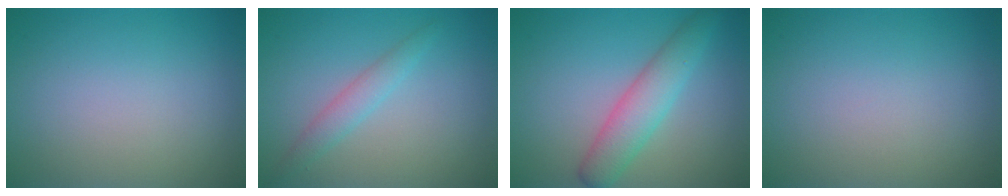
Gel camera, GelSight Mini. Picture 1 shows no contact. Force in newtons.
{"total": 2.0, "press": 2.0, "slide": 0.0}
{"total": 4.1, "press": 4.1, "slide": 0.2}
{"total": 0.0}